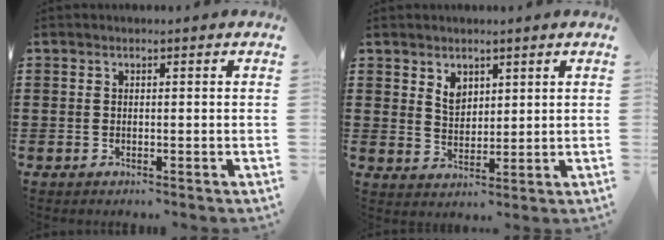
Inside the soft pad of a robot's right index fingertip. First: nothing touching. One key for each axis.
{"total": 3.4, "fx": 2.1, "fy": 2.3, "fz": 1.3, "tx": -0.026, "ty": 0.004, "tz": 0.037}